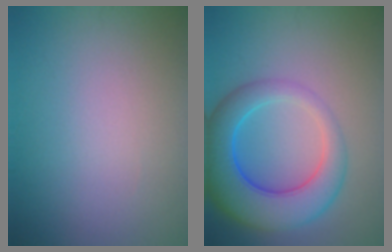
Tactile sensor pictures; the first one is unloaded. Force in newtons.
{"total": 8.1, "press": 8.1, "slide": 0.4}